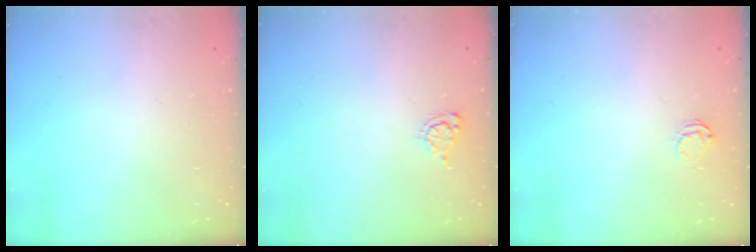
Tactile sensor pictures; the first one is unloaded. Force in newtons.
{"total": 4.5, "press": 4.5, "slide": 0.4}
{"total": 3.1, "press": 3.1, "slide": 0.3}